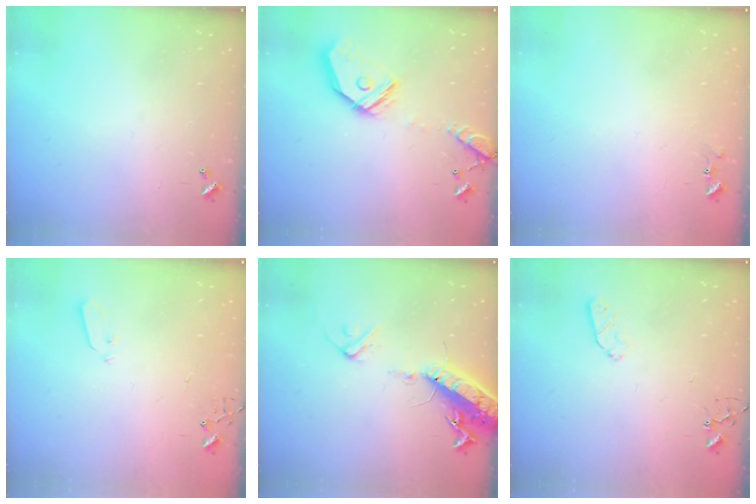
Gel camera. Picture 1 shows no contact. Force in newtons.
{"total": 16.6, "press": 16.4, "slide": 2.8}
{"total": 6.0, "press": 5.9, "slide": 0.6}
{"total": 3.0, "press": 3.0, "slide": 0.3}
{"total": 15.6, "press": 15.2, "slide": 3.5}
{"total": 5.0, "press": 4.9, "slide": 0.7}